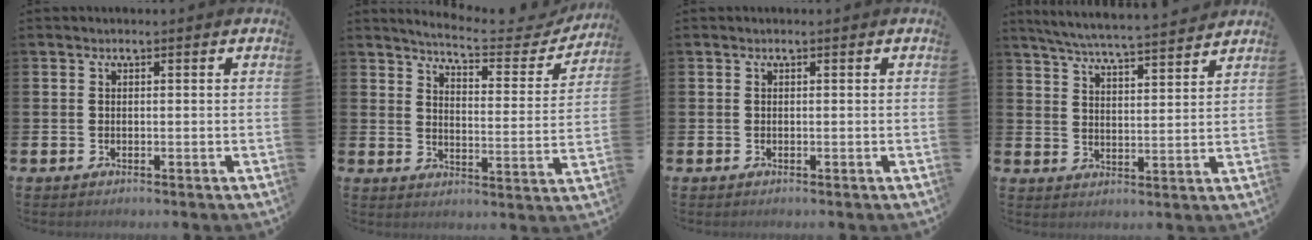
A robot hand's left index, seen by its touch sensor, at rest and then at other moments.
{"total": 5.6, "force": [5.3, 0.7, 1.6], "torque": [-0.042, -0.041, 0.084]}
{"total": 0.0}
{"total": 5.9, "force": [5.7, -0.2, 1.2], "torque": [-0.048, -0.041, 0.100]}